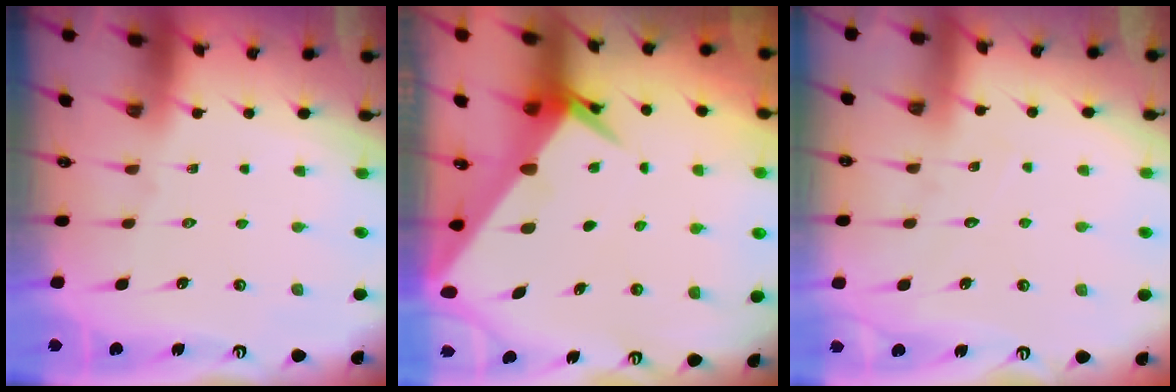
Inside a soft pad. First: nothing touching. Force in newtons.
{"total": 5.6, "press": 5.5, "slide": 0.6}
{"total": 4.4, "press": 4.4, "slide": 0.4}